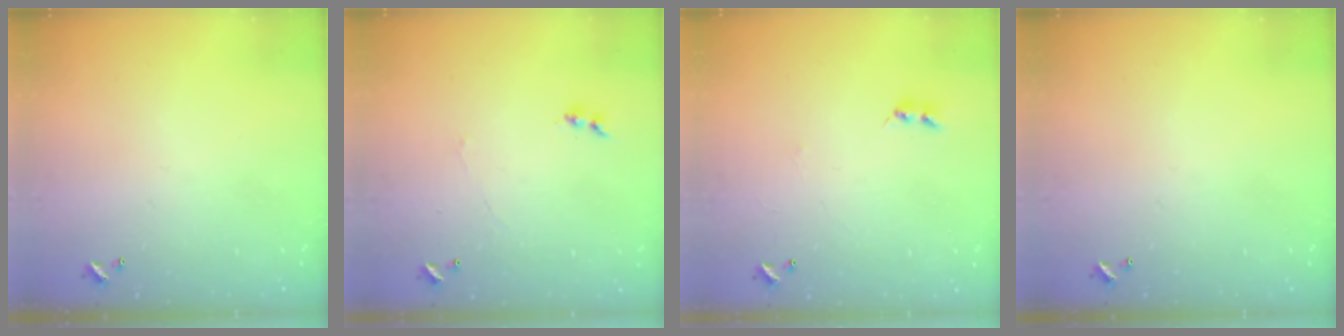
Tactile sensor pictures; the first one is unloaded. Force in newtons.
{"total": 1.2, "press": 1.1, "slide": 0.3}
{"total": 2.2, "press": 2.2, "slide": 0.4}
{"total": 0.0}